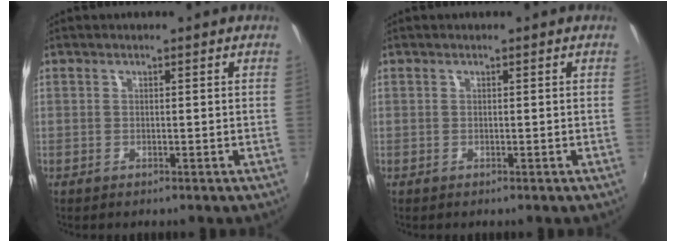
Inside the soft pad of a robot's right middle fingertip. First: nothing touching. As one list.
[{"total": 0.0}]